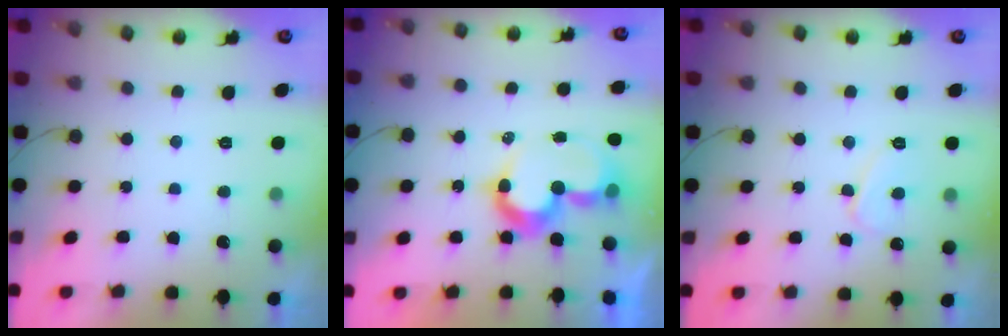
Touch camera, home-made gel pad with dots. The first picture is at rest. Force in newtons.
{"total": 9.6, "press": 9.5, "slide": 0.9}
{"total": 5.8, "press": 5.8, "slide": 0.5}